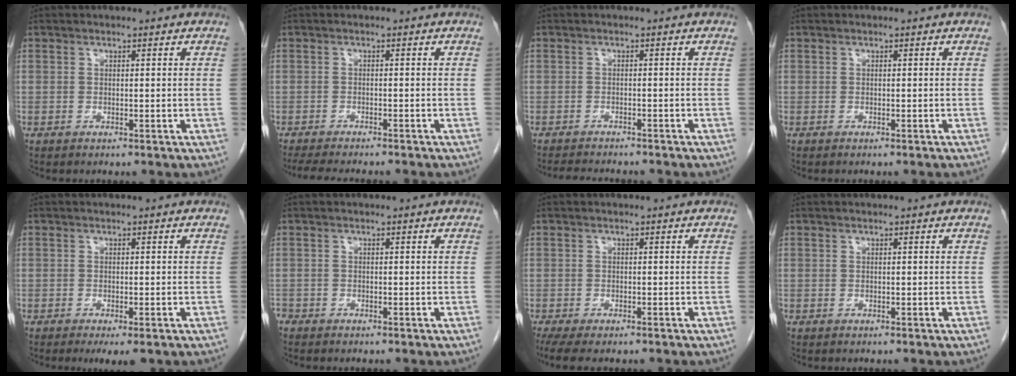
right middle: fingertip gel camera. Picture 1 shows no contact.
{"total": 9.9, "force": [-8.7, 1.3, 4.6], "torque": [-0.060, -0.014, -0.120]}
{"total": 6.5, "force": [-5.9, 1.0, 2.5], "torque": [-0.032, -0.007, -0.084]}
{"total": 0.7, "force": [-0.6, -0.1, 0.4], "torque": [0.002, 0.003, -0.008]}
{"total": 3.1, "force": [-1.9, 0.7, 2.3], "torque": [-0.032, -0.009, -0.024]}
{"total": 1.4, "force": [-1.2, 0.7, 0.2], "torque": [-0.012, -0.001, -0.024]}
{"total": 6.1, "force": [-4.6, 1.8, 3.6], "torque": [-0.057, -0.013, -0.074]}
{"total": 0.0}